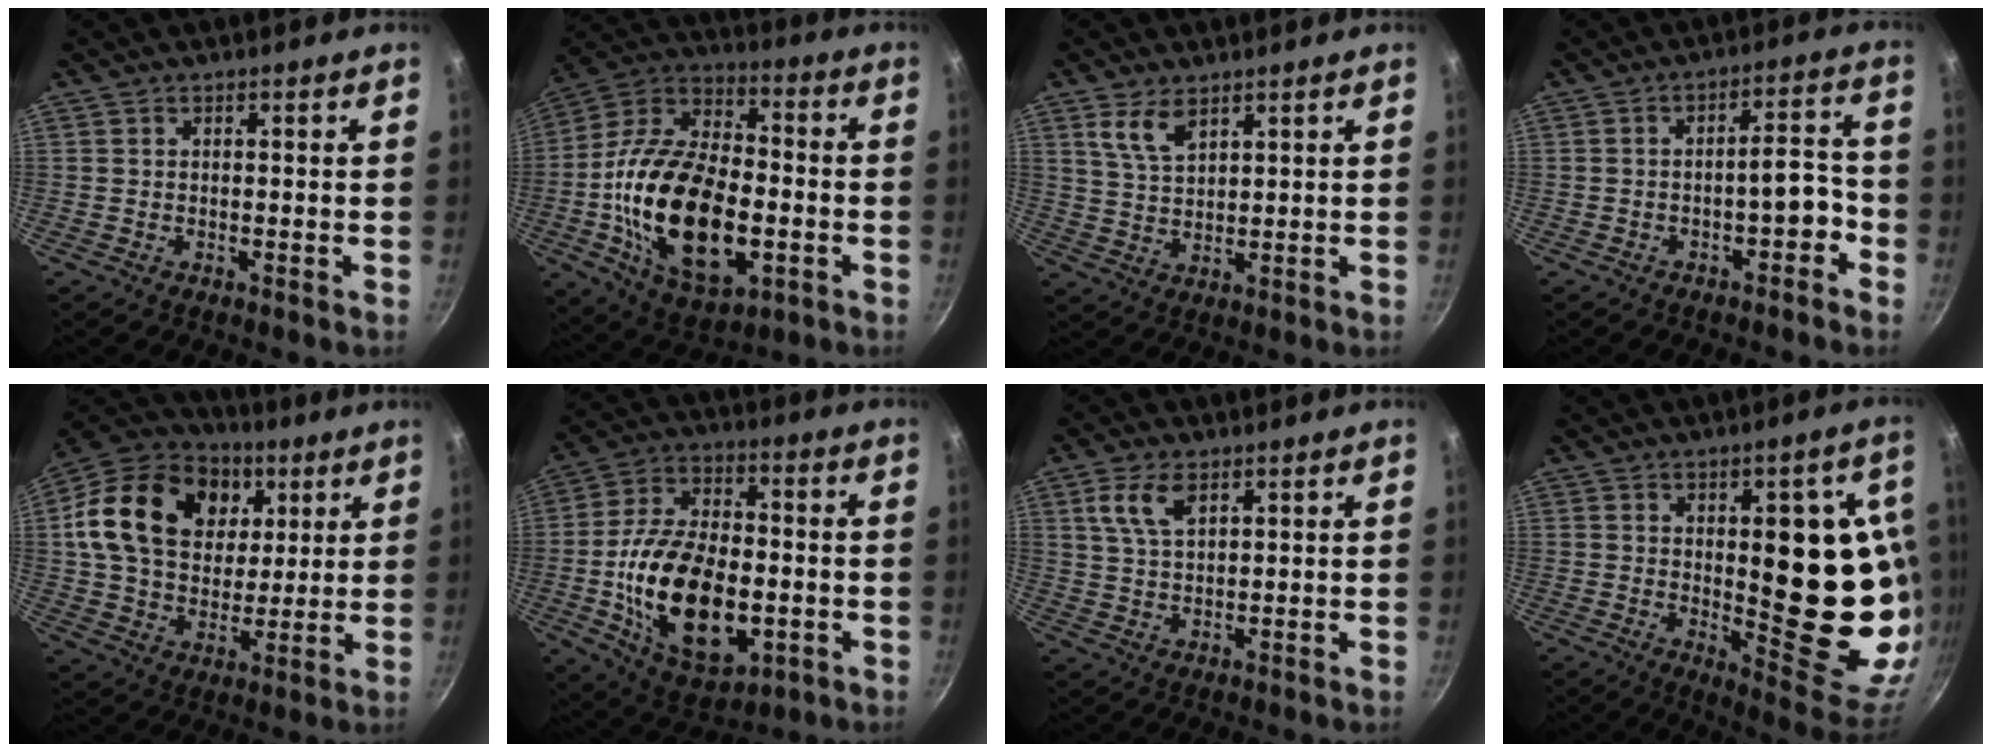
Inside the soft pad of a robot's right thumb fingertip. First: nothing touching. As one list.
[{"total": 26.9, "force": [-5.1, 15.2, 21.6], "torque": [-0.384, 0.027, -0.090]}, {"total": 6.0, "force": [3.5, 2.8, 3.9], "torque": [-0.068, -0.019, 0.074]}, {"total": 6.1, "force": [-2.9, 2.6, 4.7], "torque": [-0.045, 0.051, -0.029]}, {"total": 24.3, "force": [7.3, 17.9, 14.8], "torque": [-0.240, 0.003, 0.121]}, {"total": 23.2, "force": [-4.1, 13.5, 18.4], "torque": [-0.309, 0.018, -0.060]}, {"total": 6.5, "force": [3.1, 3.2, 4.7], "torque": [-0.090, -0.006, 0.061]}, {"total": 21.3, "force": [1.2, 8.6, 19.4], "torque": [-0.197, -0.025, 0.034]}]